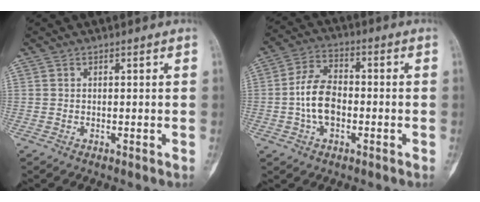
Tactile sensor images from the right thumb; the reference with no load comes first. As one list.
[{"total": 9.2, "force": [-1.6, 5.7, 7.0], "torque": [-0.127, 0.021, -0.037]}]